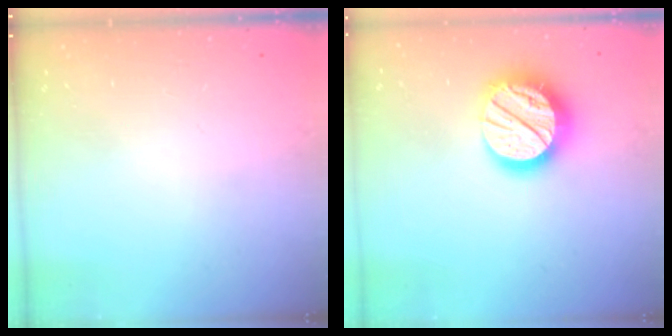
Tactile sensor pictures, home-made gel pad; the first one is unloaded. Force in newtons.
{"total": 19.1, "press": 19.0, "slide": 1.6}